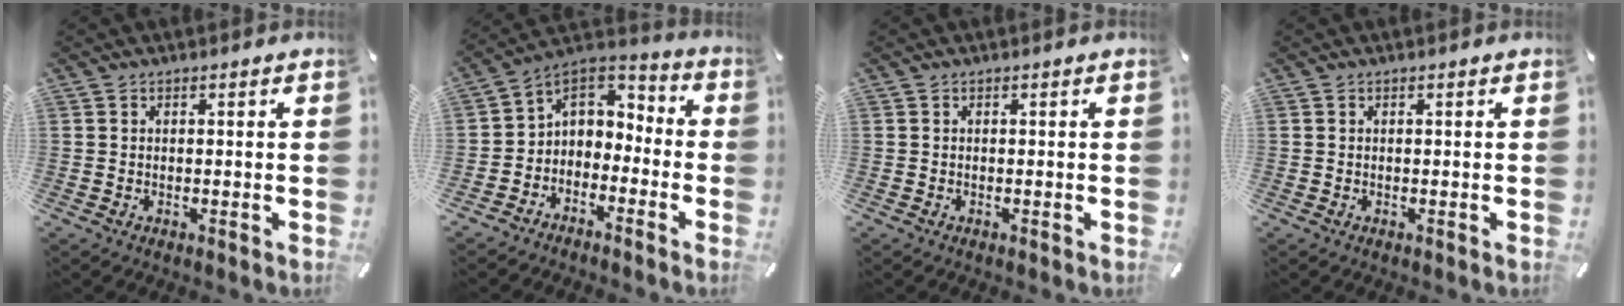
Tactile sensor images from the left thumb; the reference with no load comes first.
{"total": 5.5, "force": [-1.8, 5.1, 0.9], "torque": [-0.025, 0.012, -0.033]}
{"total": 0.0}
{"total": 0.0}